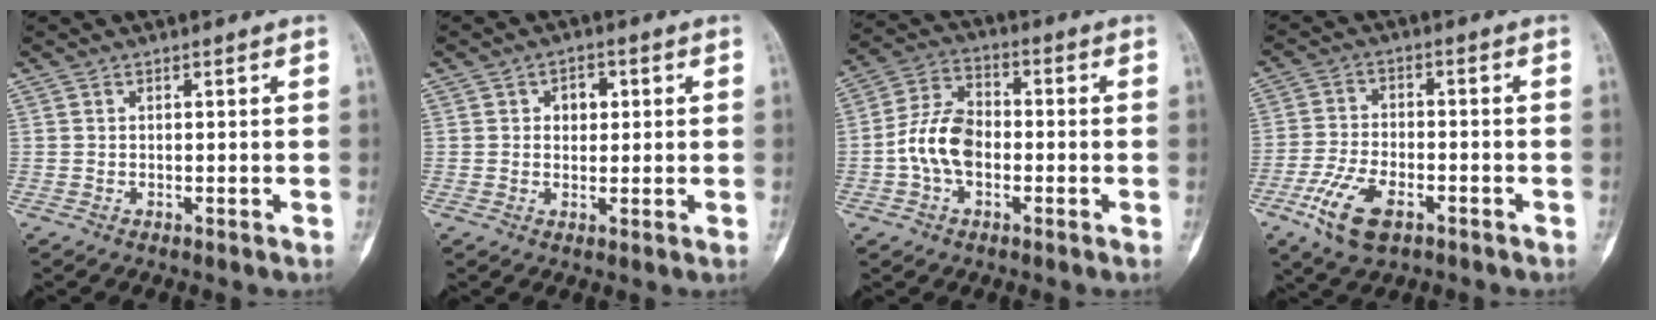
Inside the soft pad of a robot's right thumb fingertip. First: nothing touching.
{"total": 3.6, "force": [0.9, 2.8, 2.2], "torque": [-0.007, 0.002, 0.010]}
{"total": 9.8, "force": [-1.8, 6.4, 7.2], "torque": [-0.131, 0.029, -0.043]}
{"total": 9.9, "force": [-5.1, 4.8, 7.1], "torque": [-0.144, 0.012, -0.093]}